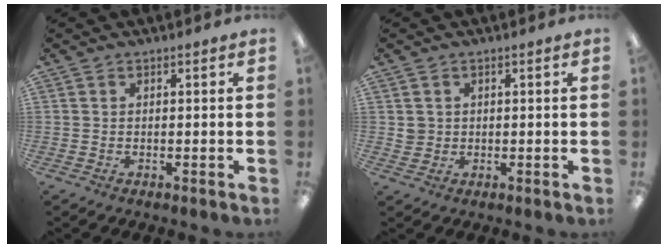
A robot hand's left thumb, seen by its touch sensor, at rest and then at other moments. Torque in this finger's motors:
{"motor_torque": [-0.04, 0.01, 0.02, -0.02, 0.00]}